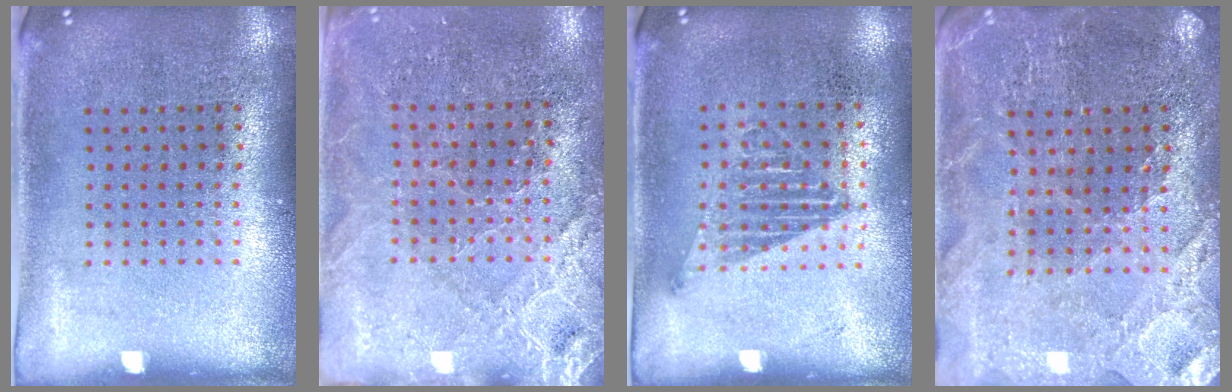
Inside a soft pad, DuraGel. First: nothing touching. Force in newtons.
{"total": 2.8, "press": 2.8, "slide": 0.3}
{"total": 1.2, "press": 1.0, "slide": 0.6}
{"total": 1.7, "press": 1.7, "slide": 0.2}